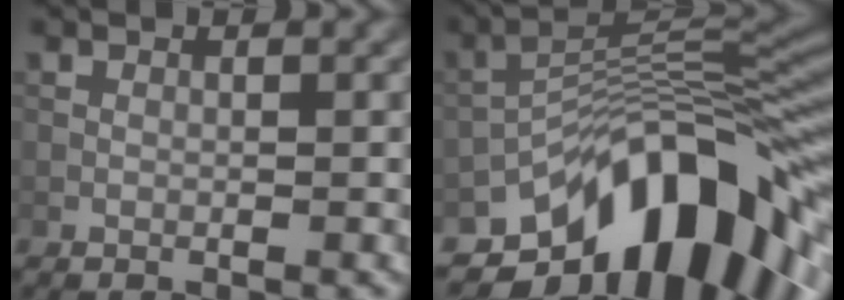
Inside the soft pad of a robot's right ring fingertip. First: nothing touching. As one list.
[{"total": 13.6, "force": [-7.7, 5.9, 9.5], "torque": [-0.132, 0.011, -0.137]}]